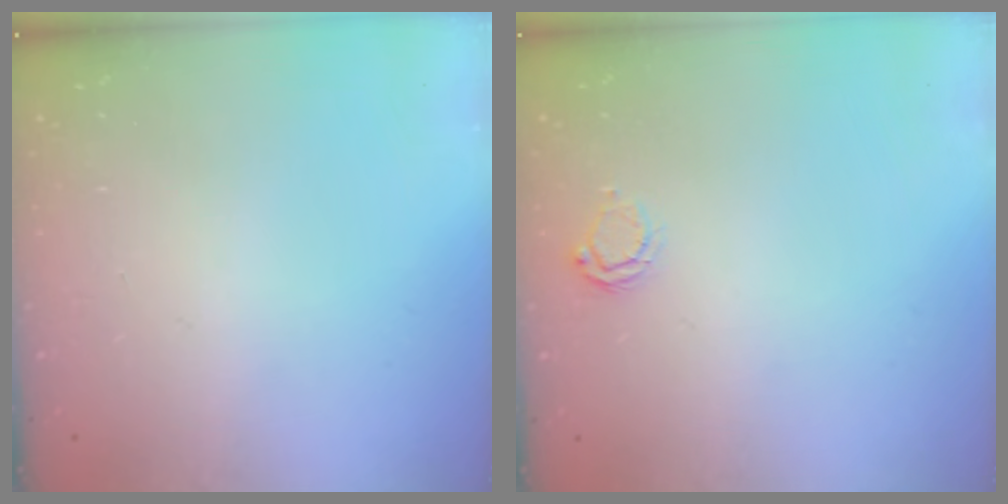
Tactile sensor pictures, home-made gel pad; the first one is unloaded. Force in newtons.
{"total": 4.9, "press": 4.9, "slide": 0.3}